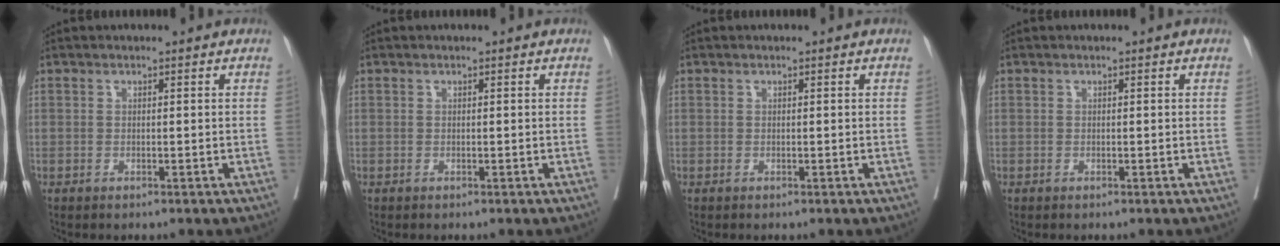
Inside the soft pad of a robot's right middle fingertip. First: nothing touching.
{"total": 0.0}
{"total": 0.0}
{"total": 0.0}